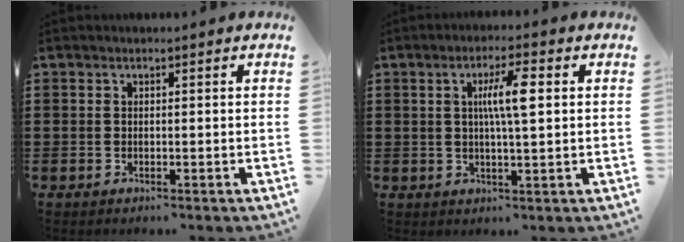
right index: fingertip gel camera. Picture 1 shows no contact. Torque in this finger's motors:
{"motor_torque": [0.40, -0.13, 0.51, 0.12]}